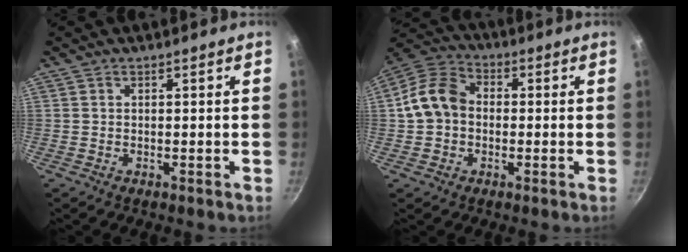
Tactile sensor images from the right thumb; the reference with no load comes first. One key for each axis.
{"total": 10.1, "fx": -0.2, "fy": 8.0, "fz": 6.2, "tx": -0.092, "ty": 0.029, "tz": -0.022}